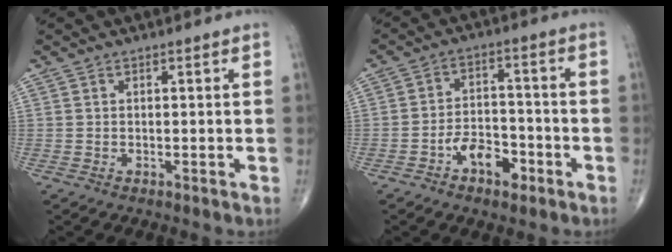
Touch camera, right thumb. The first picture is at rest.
{"total": 7.5, "force": [-3.8, 4.3, 4.8], "torque": [-0.057, 0.035, -0.064]}